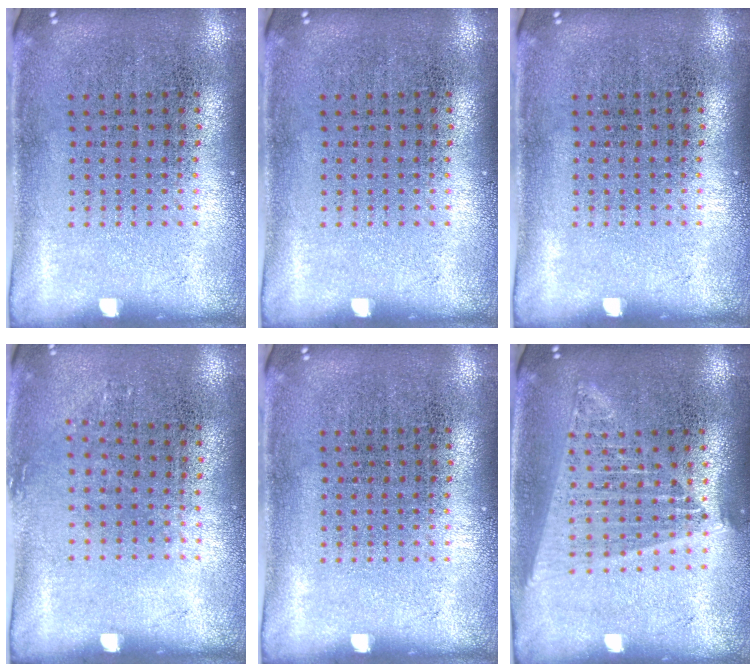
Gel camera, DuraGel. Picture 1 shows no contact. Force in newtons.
{"total": 0.0}
{"total": 0.0}
{"total": 0.8, "press": 0.7, "slide": 0.5}
{"total": 0.0}
{"total": 1.8, "press": 1.6, "slide": 0.8}